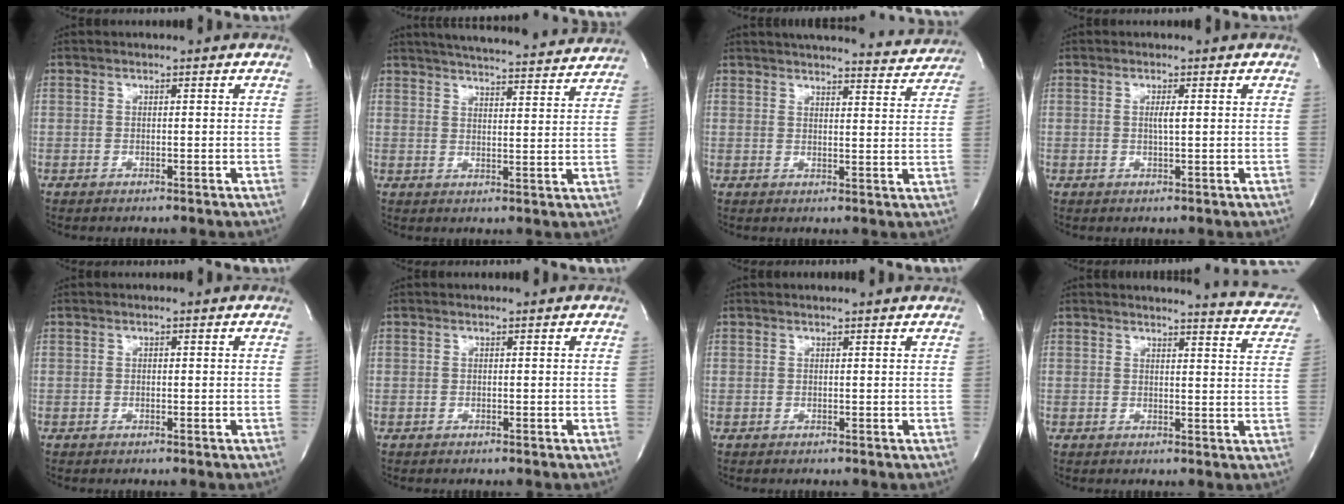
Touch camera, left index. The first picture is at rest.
{"total": 21.8, "force": [20.3, 2.2, 7.6], "torque": [-0.120, -0.008, 0.257]}
{"total": 17.8, "force": [16.9, 2.6, 4.8], "torque": [-0.064, -0.020, 0.199]}
{"total": 1.4, "force": [0.3, 0.0, 1.3], "torque": [-0.030, 0.000, 0.004]}
{"total": 0.0}
{"total": 0.0}
{"total": 2.2, "force": [2.2, 0.0, 0.5], "torque": [-0.011, 0.008, 0.022]}
{"total": 9.4, "force": [9.3, 0.9, 1.2], "torque": [-0.002, -0.048, 0.080]}